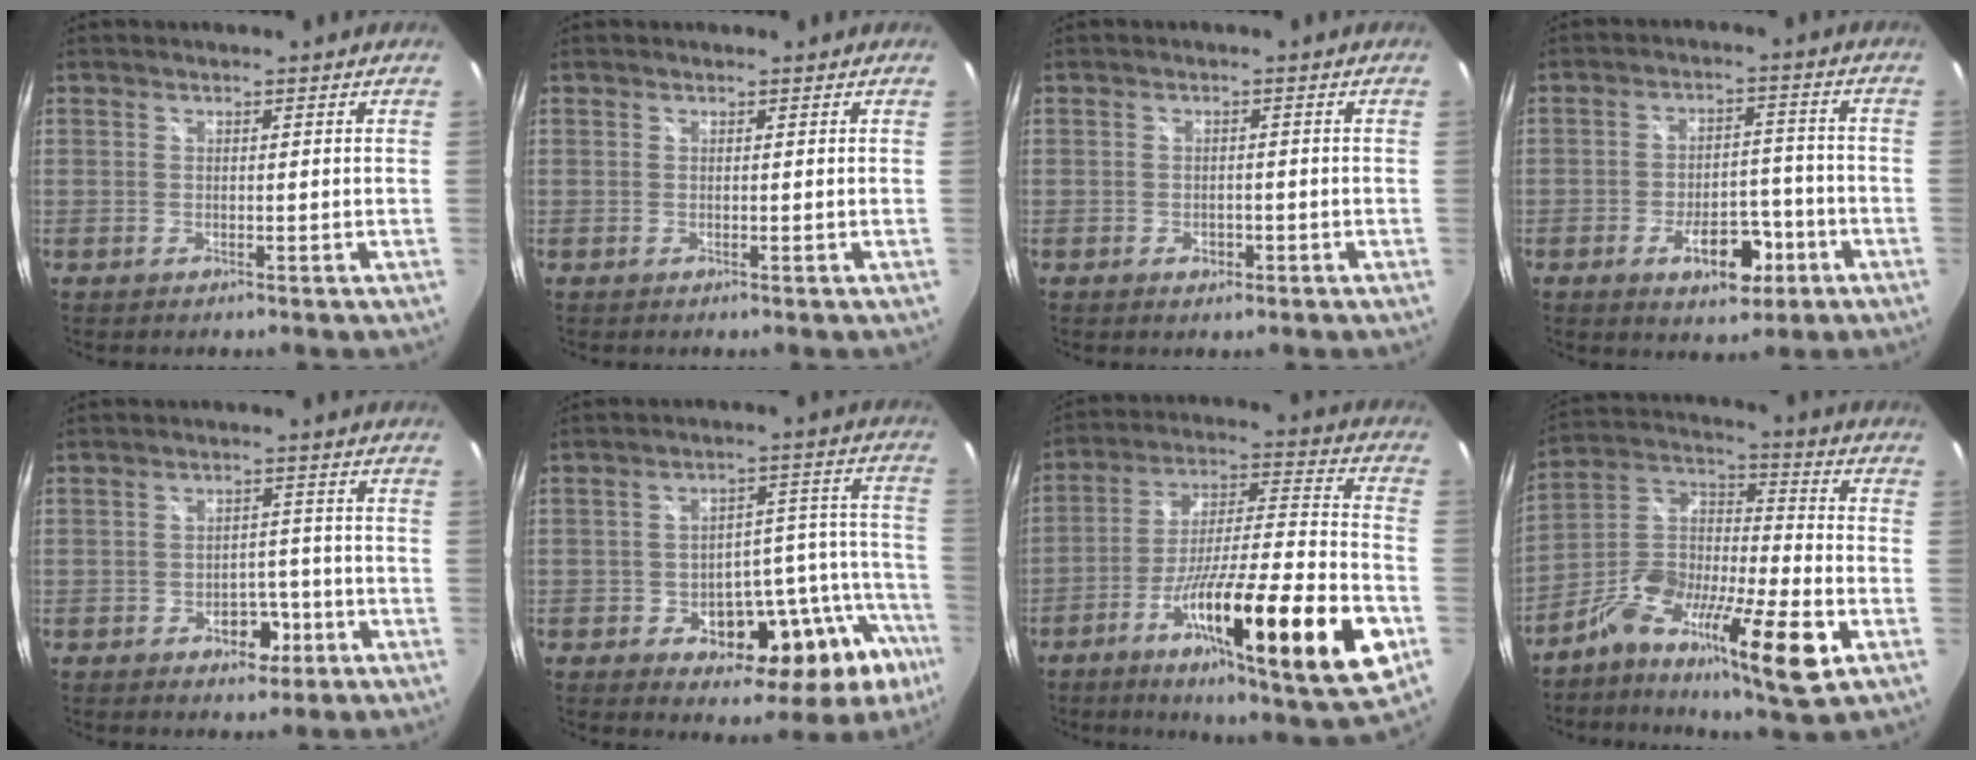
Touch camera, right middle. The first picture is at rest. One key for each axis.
{"total": 0.0}
{"total": 2.0, "fx": -1.0, "fy": 1.4, "fz": 1.0, "tx": -0.015, "ty": -0.002, "tz": -0.016}
{"total": 9.1, "fx": -4.5, "fy": 4.8, "fz": 6.4, "tx": -0.110, "ty": 0.008, "tz": -0.055}
{"total": 5.3, "fx": -2.7, "fy": 3.6, "fz": 2.9, "tx": -0.051, "ty": 0.006, "tz": -0.029}
{"total": 19.3, "fx": -10.6, "fy": 10.6, "fz": 12.2, "tx": -0.142, "ty": 0.026, "tz": -0.130}
{"total": 27.3, "fx": -11.5, "fy": 3.0, "fz": 24.5, "tx": -0.388, "ty": -0.050, "tz": -0.187}
{"total": 17.4, "fx": -8.5, "fy": 4.5, "fz": 14.6, "tx": -0.272, "ty": -0.015, "tz": -0.162}